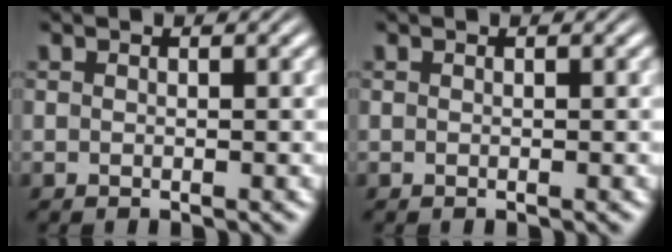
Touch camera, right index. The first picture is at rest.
{"total": 0.0}